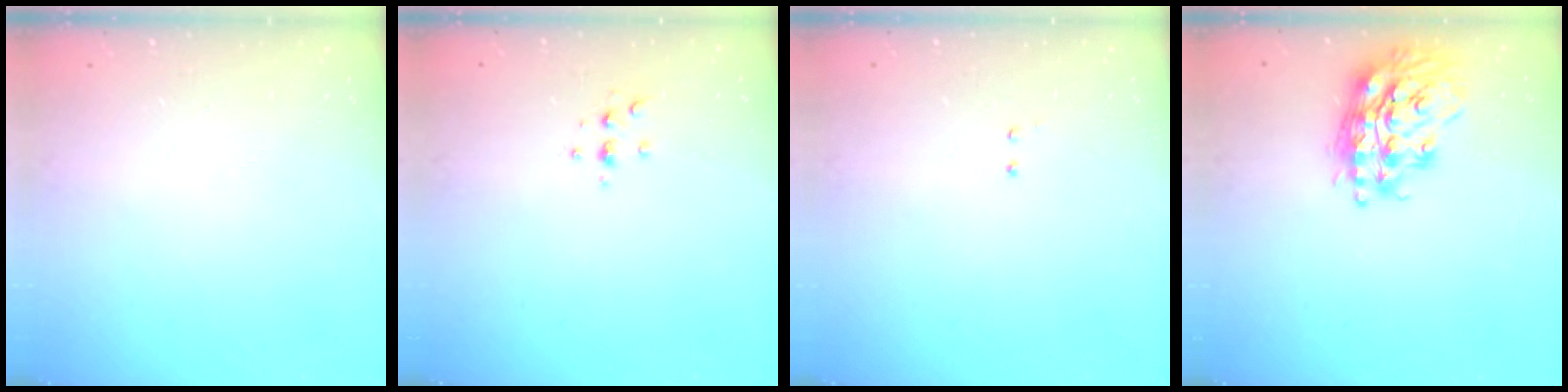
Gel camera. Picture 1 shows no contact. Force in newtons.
{"total": 2.2, "press": 2.1, "slide": 0.2}
{"total": 0.5, "press": 0.5, "slide": 0.3}
{"total": 18.8, "press": 18.8, "slide": 1.5}